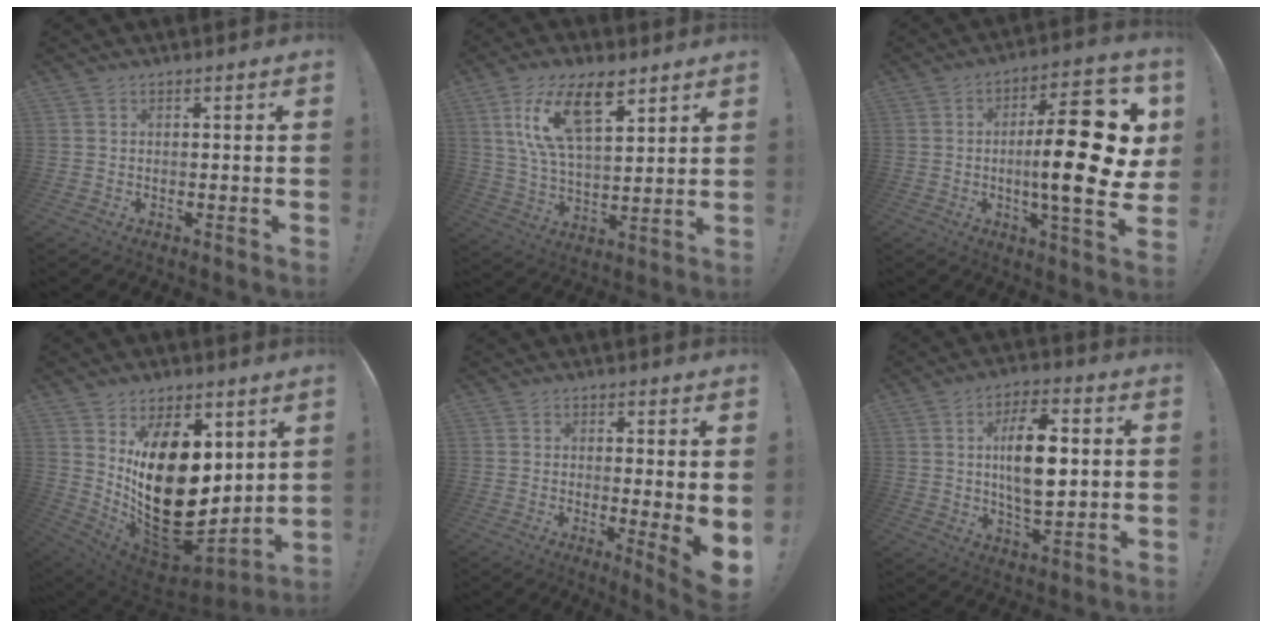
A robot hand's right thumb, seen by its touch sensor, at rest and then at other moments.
{"total": 16.2, "force": [8.6, 7.2, 11.6], "torque": [-0.224, -0.028, 0.150]}
{"total": 22.9, "force": [0.2, 5.8, 22.2], "torque": [-0.340, -0.005, -0.001]}
{"total": 24.8, "force": [1.9, 14.7, 19.9], "torque": [-0.337, -0.039, 0.056]}
{"total": 5.4, "force": [0.9, 0.0, 5.4], "torque": [-0.067, -0.029, 0.017]}
{"total": 13.9, "force": [2.1, 7.4, 11.5], "torque": [-0.184, 0.003, 0.033]}